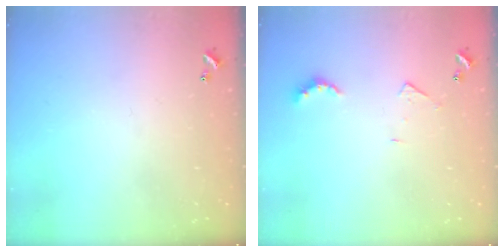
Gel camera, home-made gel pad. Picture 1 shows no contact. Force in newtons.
{"total": 5.4, "press": 5.4, "slide": 0.8}